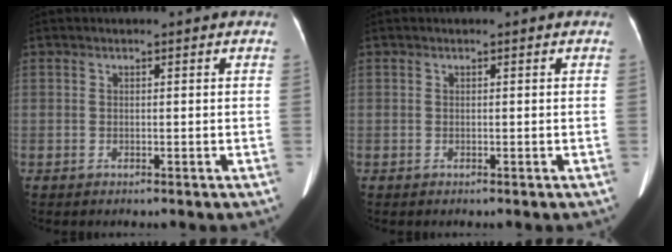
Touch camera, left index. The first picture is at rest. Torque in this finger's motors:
{"motor_torque": [0.02, 0.02, 0.00, 0.00]}